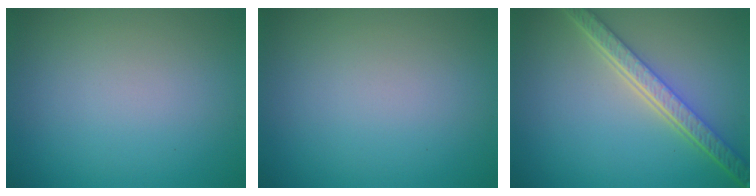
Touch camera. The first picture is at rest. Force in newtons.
{"total": 0.0}
{"total": 5.4, "press": 4.1, "slide": 3.5}